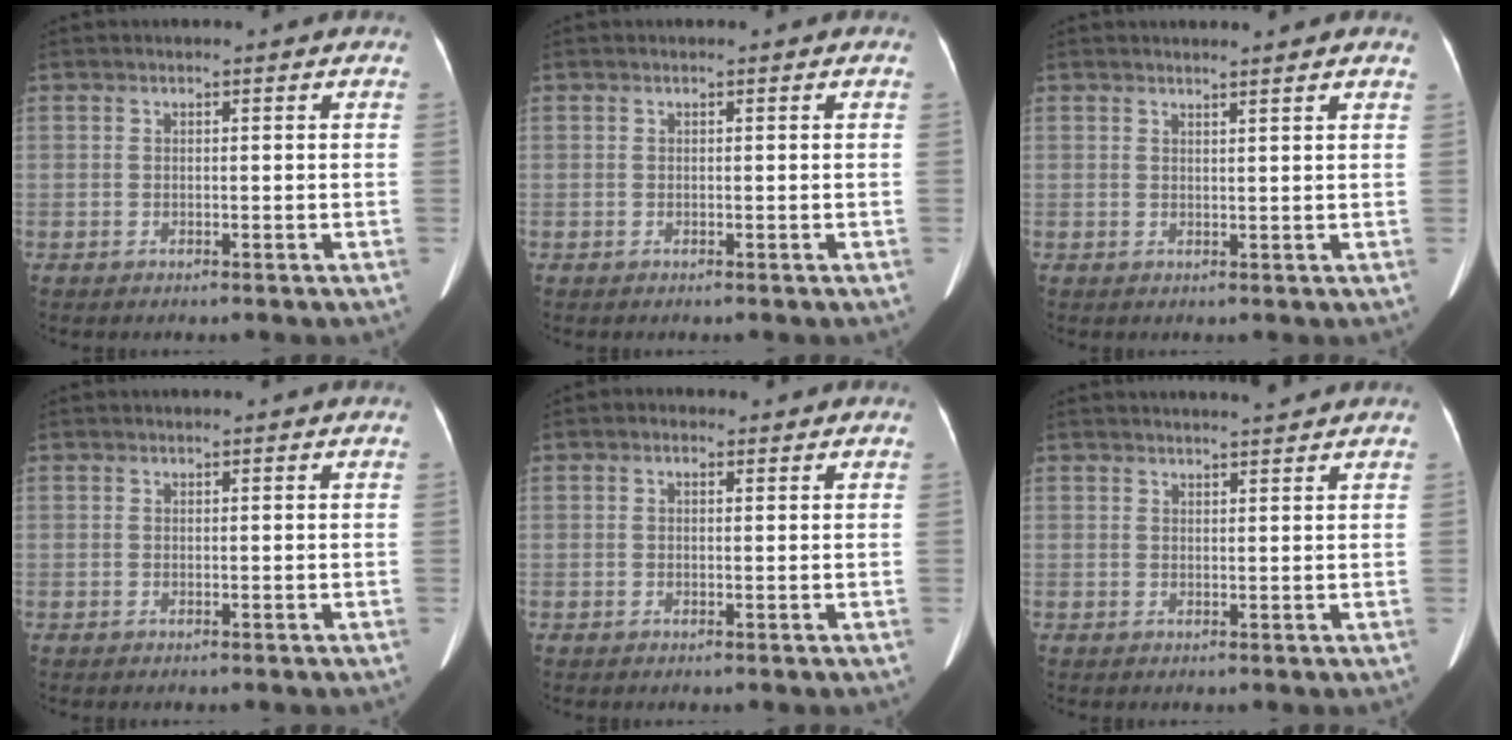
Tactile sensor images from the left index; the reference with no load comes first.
{"total": 0.0}
{"total": 1.7, "force": [1.4, -0.5, 0.7], "torque": [-0.027, -0.003, 0.023]}
{"total": 0.0}
{"total": 1.0, "force": [0.2, 0.7, 0.7], "torque": [-0.018, 0.006, 0.000]}
{"total": 2.8, "force": [2.6, -0.5, 0.8], "torque": [-0.011, 0.003, 0.038]}